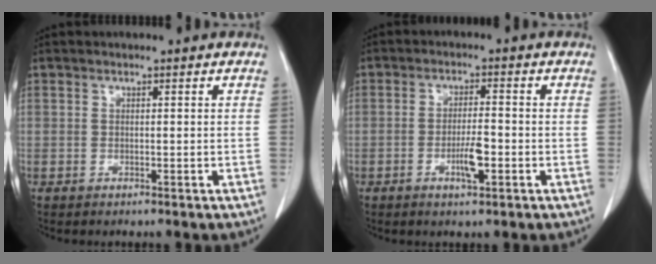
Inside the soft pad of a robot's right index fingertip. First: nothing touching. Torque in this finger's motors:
{"motor_torque": [0.18, 0.06, 0.04, 0.05]}